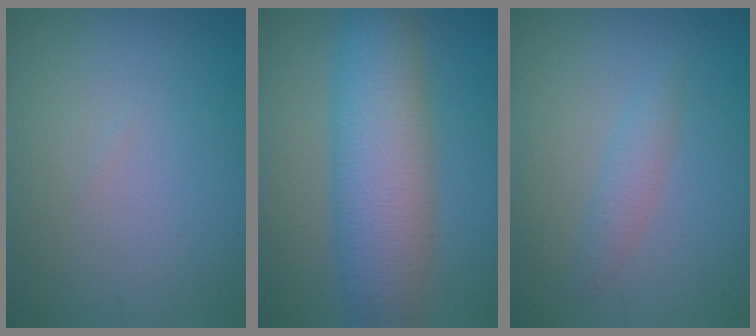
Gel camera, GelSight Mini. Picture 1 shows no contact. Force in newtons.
{"total": 8.4, "press": 8.3, "slide": 0.2}
{"total": 1.5, "press": 1.5, "slide": 0.1}